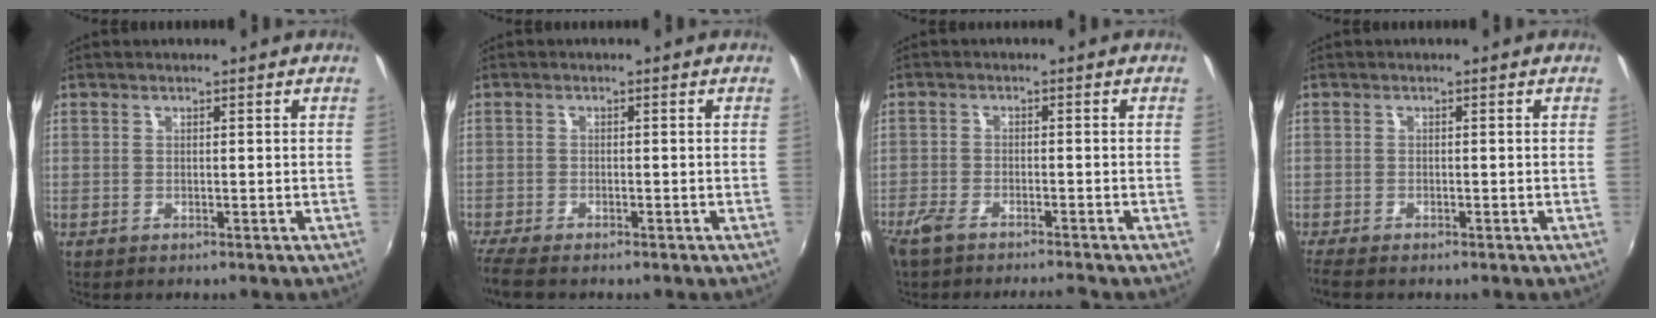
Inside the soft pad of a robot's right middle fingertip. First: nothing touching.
{"total": 4.5, "force": [-3.8, 0.9, 2.4], "torque": [-0.064, -0.023, -0.070]}
{"total": 5.7, "force": [-4.9, 1.0, 2.7], "torque": [-0.074, -0.016, -0.093]}
{"total": 2.6, "force": [-2.2, 0.5, 1.3], "torque": [-0.031, -0.014, -0.039]}